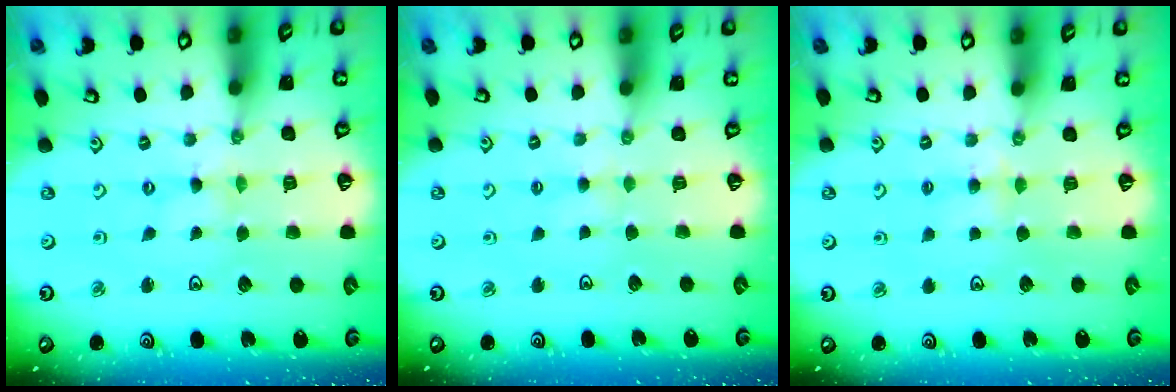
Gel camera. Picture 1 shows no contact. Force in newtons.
{"total": 2.2, "press": 2.2, "slide": 0.4}
{"total": 4.3, "press": 4.3, "slide": 0.7}